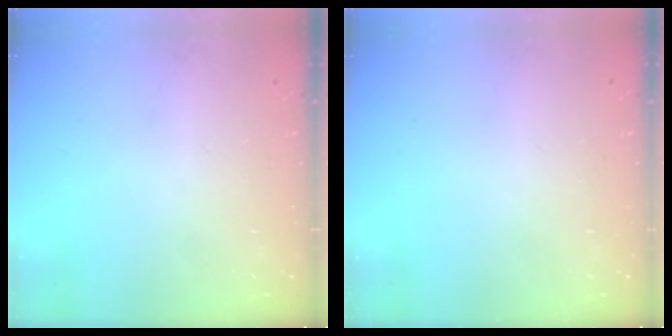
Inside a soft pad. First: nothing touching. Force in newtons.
{"total": 0.0}